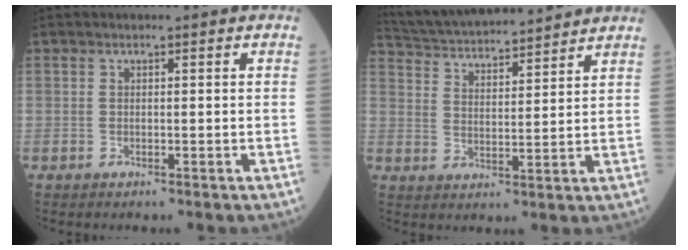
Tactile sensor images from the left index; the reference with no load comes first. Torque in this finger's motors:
{"motor_torque": [-0.37, -0.78, 0.13, 0.06]}